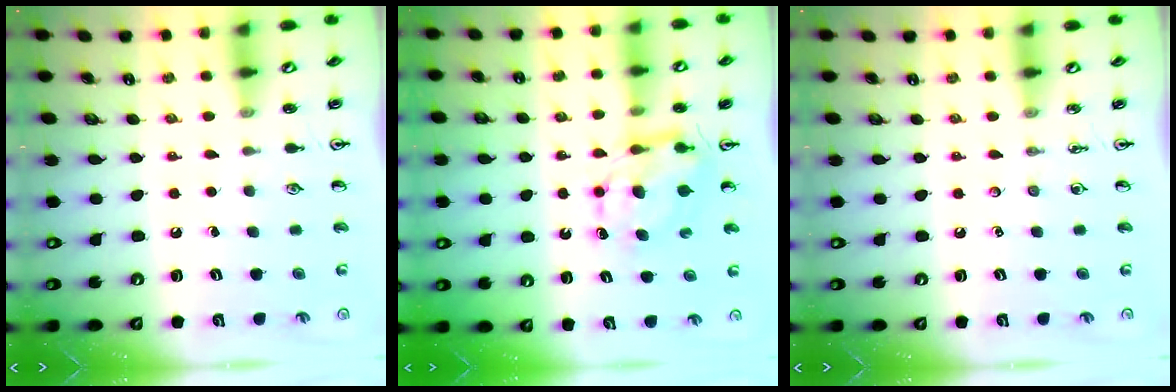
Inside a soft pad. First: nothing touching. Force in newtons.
{"total": 6.7, "press": 6.7, "slide": 0.5}
{"total": 0.0}